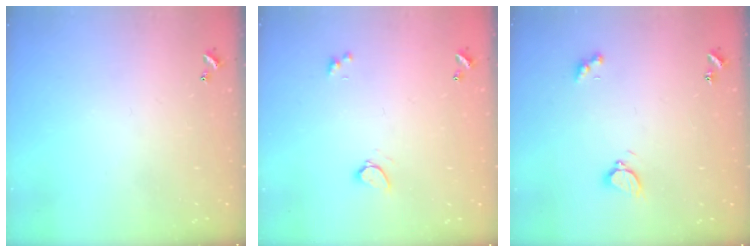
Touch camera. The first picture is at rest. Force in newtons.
{"total": 1.0, "press": 1.0, "slide": 0.2}
{"total": 2.8, "press": 2.7, "slide": 0.6}